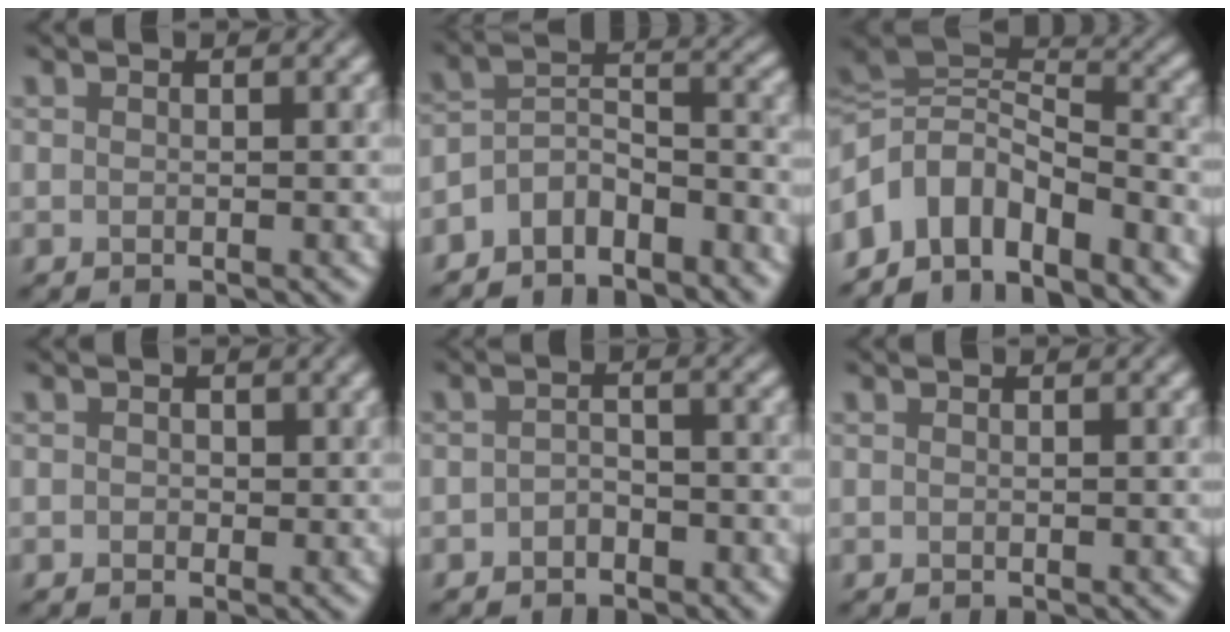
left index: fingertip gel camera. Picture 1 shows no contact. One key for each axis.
{"total": 6.2, "fx": -4.6, "fy": 2.9, "fz": 3.0, "tx": -0.045, "ty": 0.003, "tz": -0.090}
{"total": 9.5, "fx": -5.0, "fy": 5.2, "fz": 6.2, "tx": -0.099, "ty": 0.012, "tz": -0.101}
{"total": 0.6, "fx": 0.1, "fy": 0.6, "fz": 0.2, "tx": 0.000, "ty": -0.003, "tz": -0.001}
{"total": 2.0, "fx": -1.4, "fy": 1.1, "fz": 0.9, "tx": -0.017, "ty": 0.005, "tz": -0.028}
{"total": 0.0}